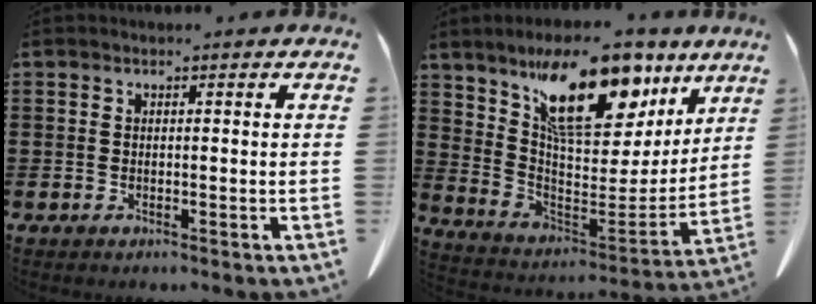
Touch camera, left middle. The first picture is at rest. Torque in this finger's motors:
{"motor_torque": [2.14, 0.00, 1.00, 0.21]}